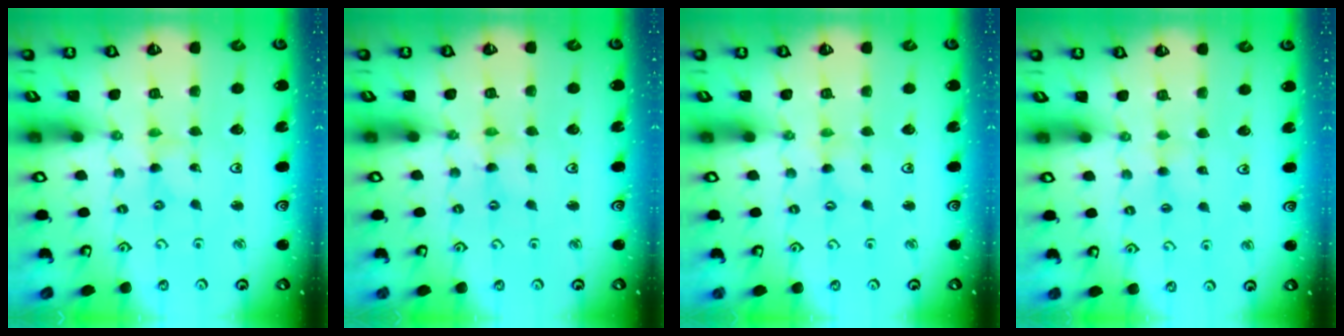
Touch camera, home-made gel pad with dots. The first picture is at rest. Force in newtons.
{"total": 0.0}
{"total": 0.0}
{"total": 1.6, "press": 1.6, "slide": 0.3}